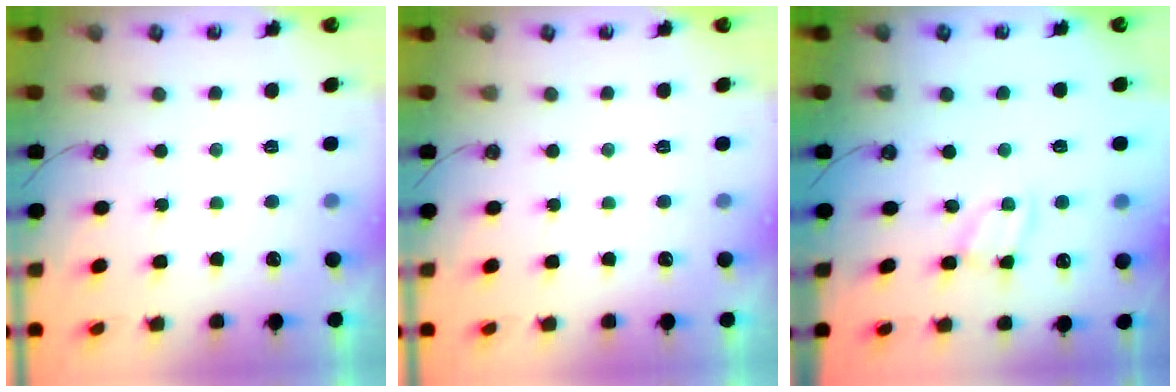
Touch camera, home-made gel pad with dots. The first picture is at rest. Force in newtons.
{"total": 0.0}
{"total": 2.9, "press": 2.9, "slide": 0.4}